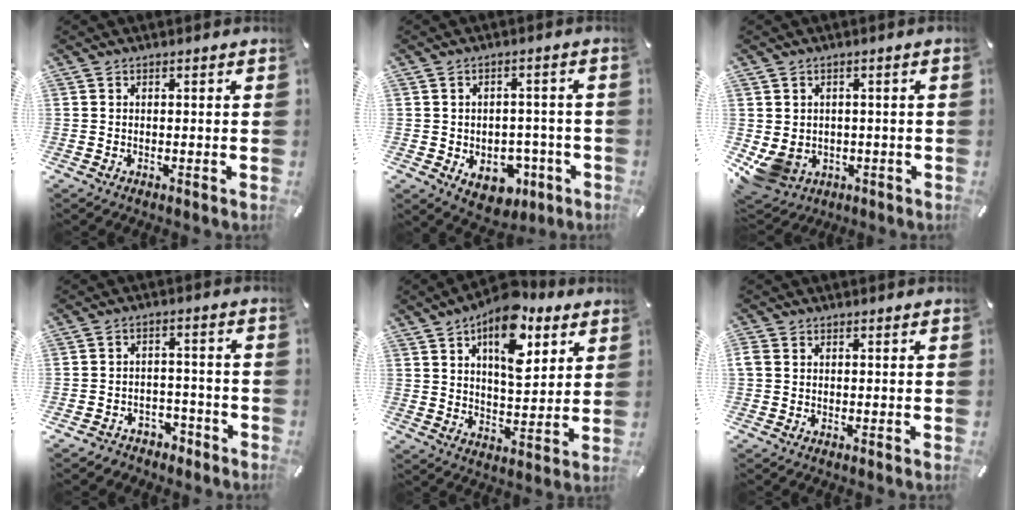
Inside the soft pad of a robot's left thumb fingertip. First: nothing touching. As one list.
[{"total": 7.7, "force": [-2.5, 6.1, 3.8], "torque": [-0.031, 0.014, -0.036]}, {"total": 5.8, "force": [-0.9, 5.5, 1.7], "torque": [-0.055, 0.002, -0.018]}, {"total": 4.1, "force": [-2.5, 3.1, 0.5], "torque": [-0.006, 0.013, -0.047]}, {"total": 14.4, "force": [8.0, 7.6, 9.3], "torque": [-0.133, -0.034, 0.137]}, {"total": 1.4, "force": [0.0, 1.1, 0.8], "torque": [-0.015, 0.005, 0.000]}]